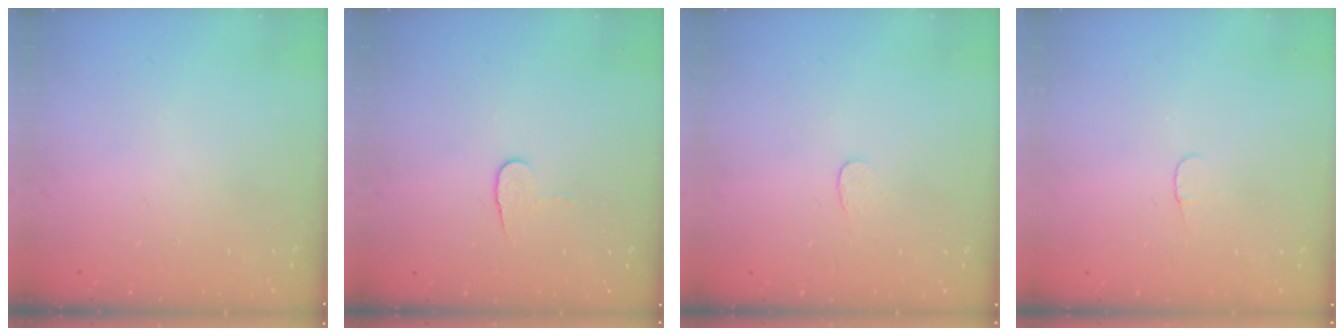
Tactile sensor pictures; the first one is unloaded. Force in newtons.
{"total": 5.3, "press": 5.3, "slide": 0.5}
{"total": 3.0, "press": 3.0, "slide": 0.2}
{"total": 3.1, "press": 3.1, "slide": 0.3}